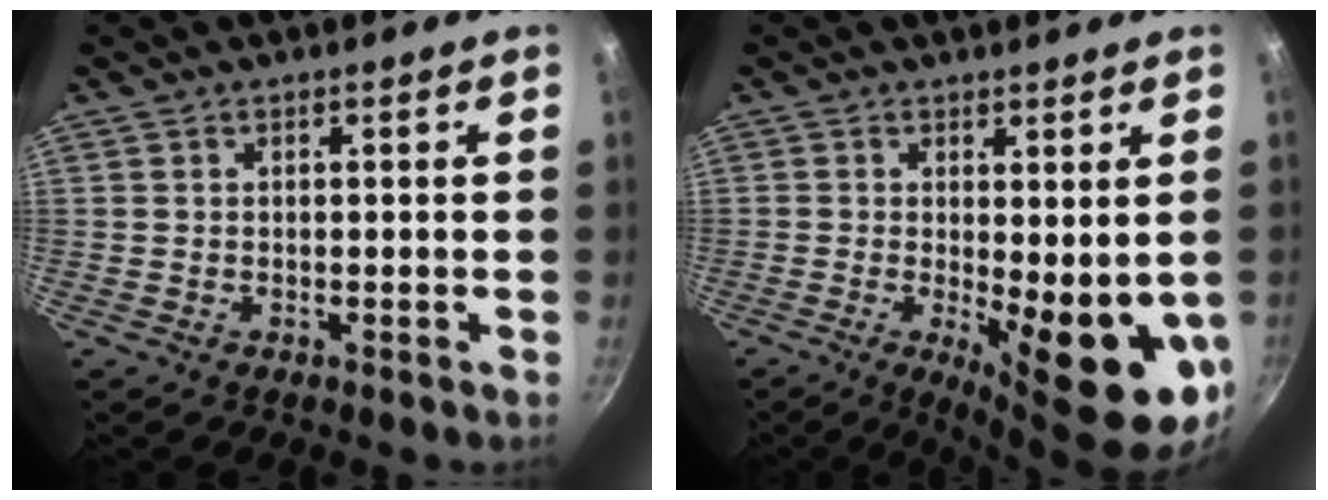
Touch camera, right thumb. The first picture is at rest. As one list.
[{"total": 12.9, "force": [-1.5, 4.1, 12.1], "torque": [-0.144, -0.021, -0.007]}]